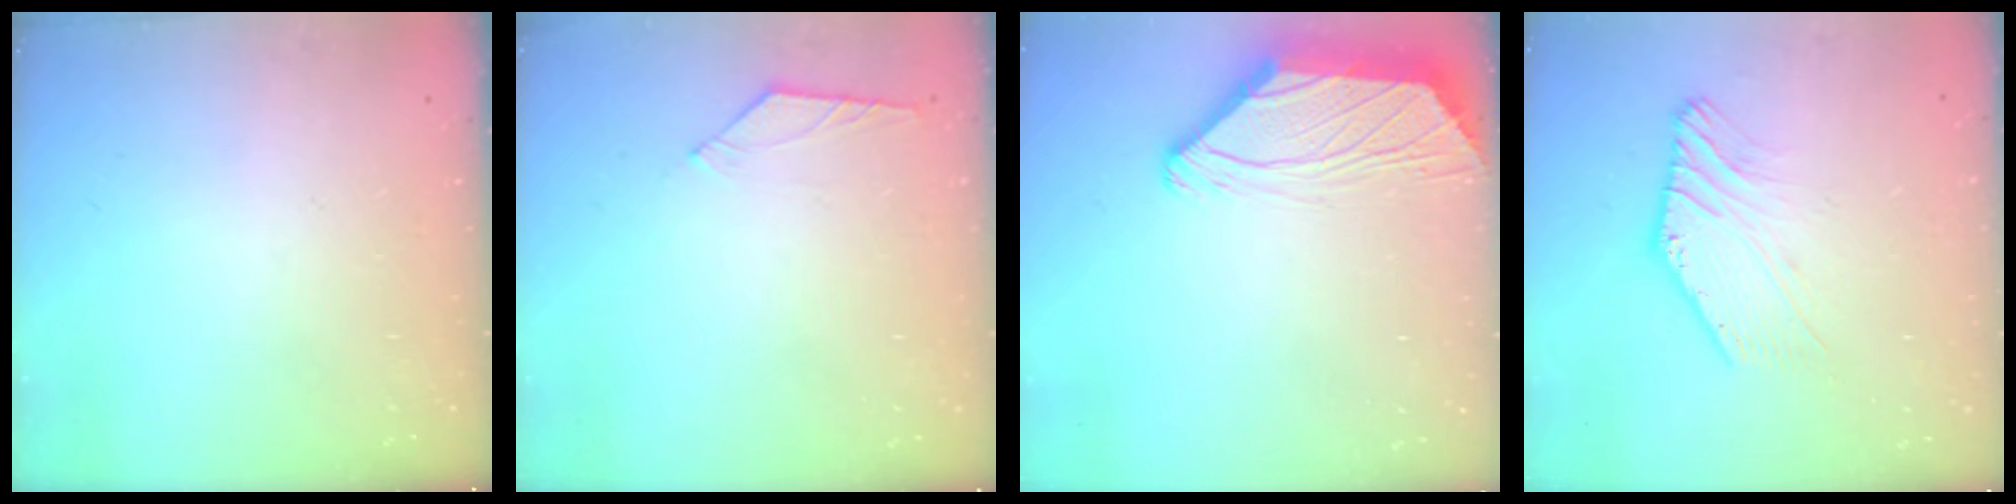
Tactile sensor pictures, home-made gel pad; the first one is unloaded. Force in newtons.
{"total": 4.5, "press": 4.4, "slide": 0.7}
{"total": 2.8, "press": 2.8, "slide": 0.5}
{"total": 3.5, "press": 3.4, "slide": 0.7}